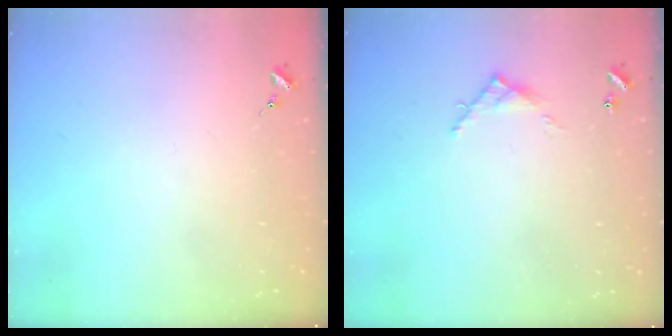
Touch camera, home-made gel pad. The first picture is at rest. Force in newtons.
{"total": 5.5, "press": 5.5, "slide": 0.3}